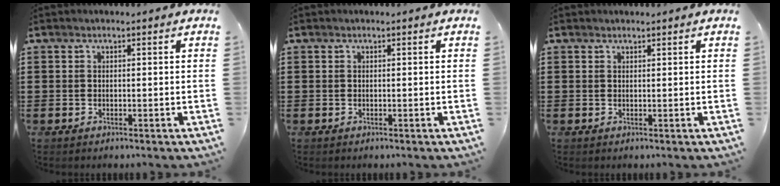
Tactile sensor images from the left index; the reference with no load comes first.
{"total": 0.0}
{"total": 0.6, "force": [0.6, 0.1, 0.1], "torque": [-0.002, 0.000, 0.012]}